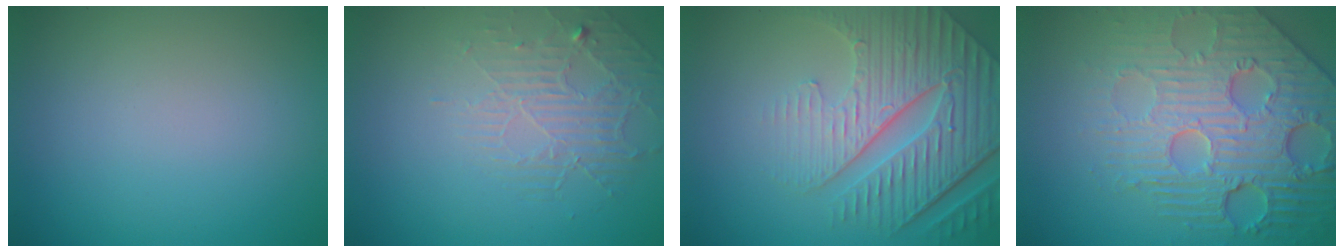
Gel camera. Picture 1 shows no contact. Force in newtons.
{"total": 2.2, "press": 1.4, "slide": 1.7}
{"total": 8.0, "press": 5.8, "slide": 5.5}
{"total": 8.1, "press": 6.1, "slide": 5.4}